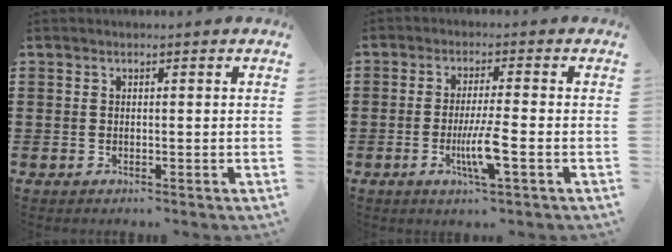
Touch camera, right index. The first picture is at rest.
{"total": 6.2, "force": [-2.1, 0.4, 5.9], "torque": [-0.111, -0.016, -0.038]}